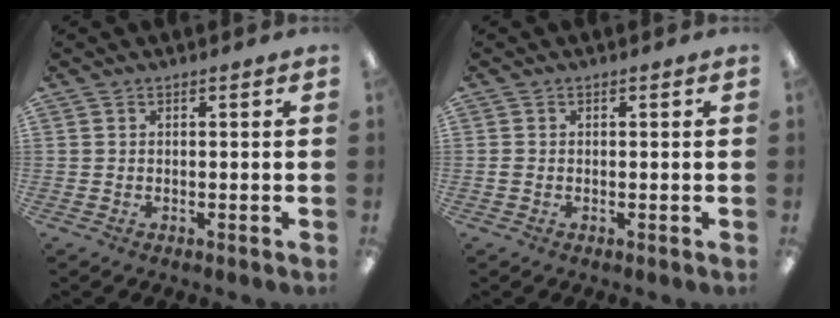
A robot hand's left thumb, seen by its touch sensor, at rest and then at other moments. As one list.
[{"total": 0.7, "force": [-0.1, 0.6, 0.3], "torque": [-0.006, 0.004, -0.004]}]